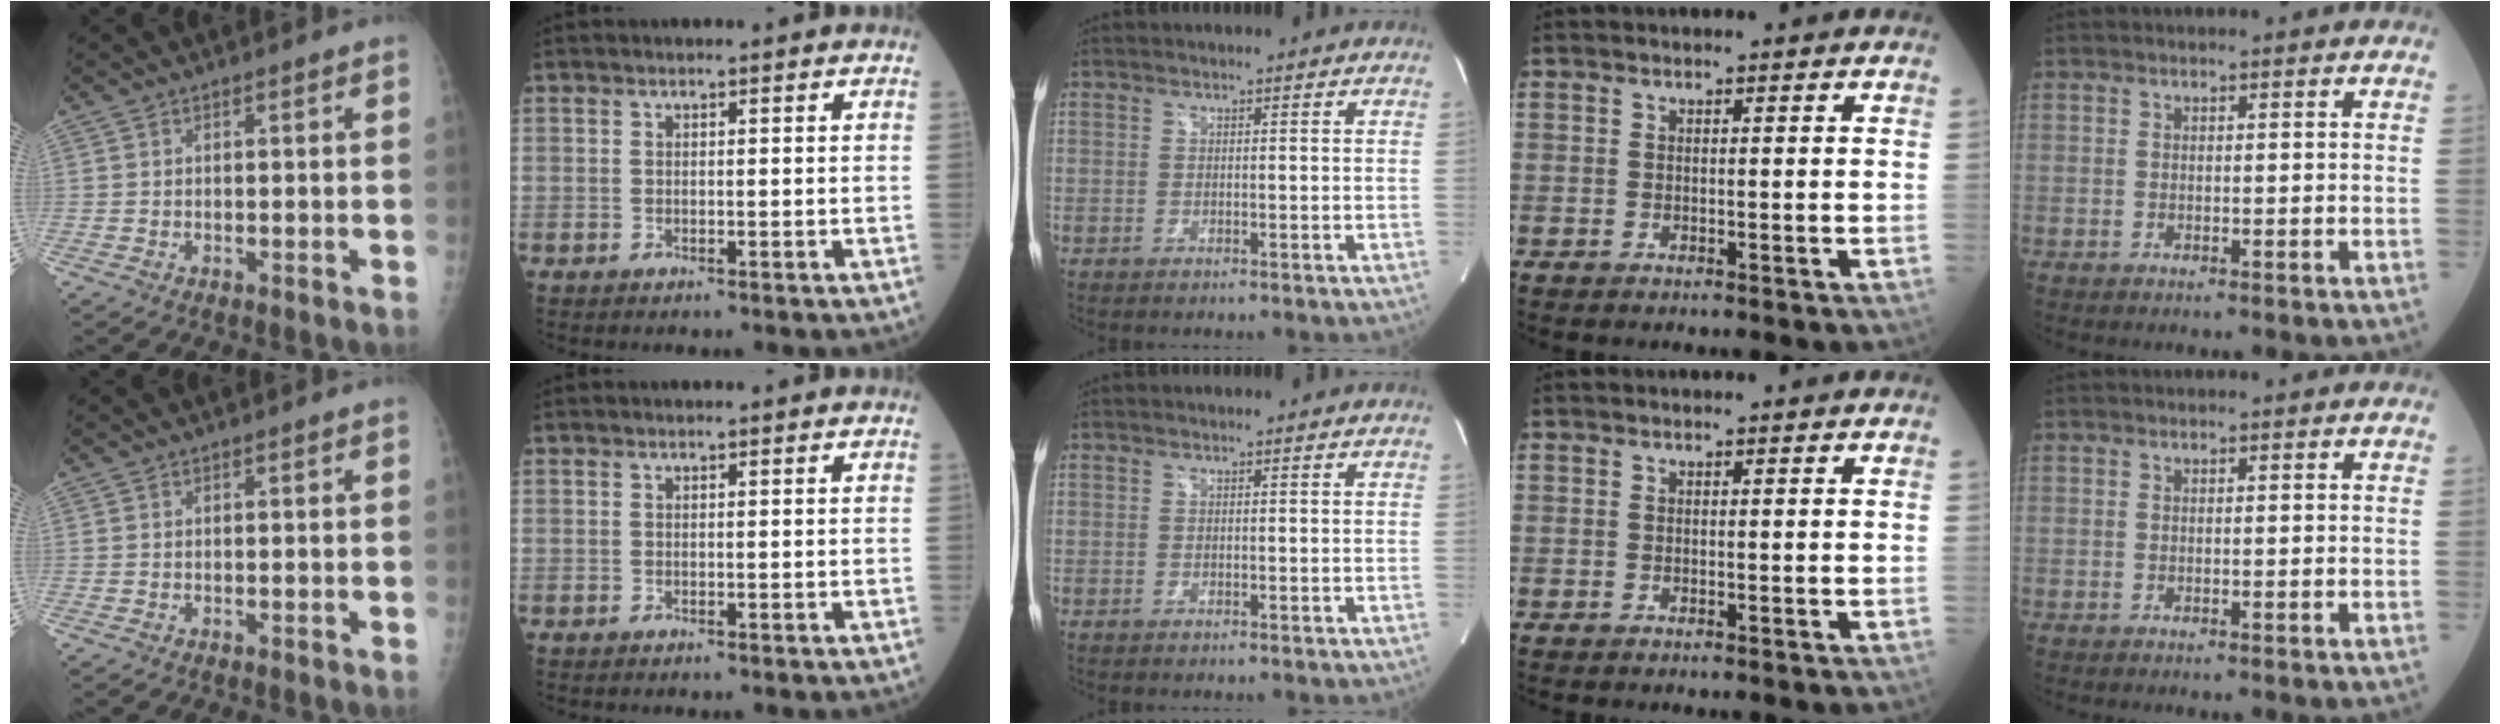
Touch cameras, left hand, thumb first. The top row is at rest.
{}